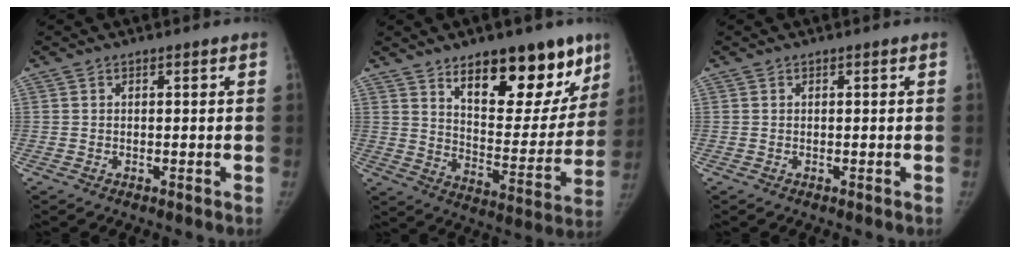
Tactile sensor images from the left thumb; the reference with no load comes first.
{"total": 20.7, "force": [12.6, 9.1, 13.6], "torque": [-0.124, -0.070, 0.193]}
{"total": 0.0}